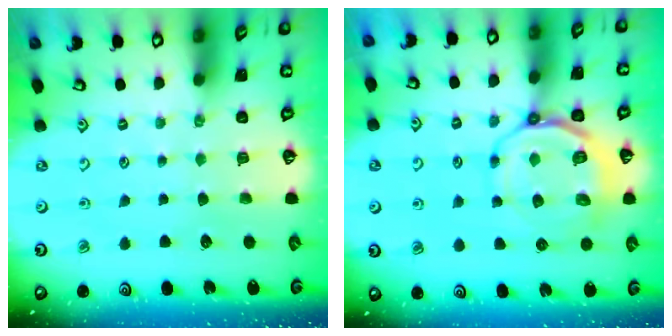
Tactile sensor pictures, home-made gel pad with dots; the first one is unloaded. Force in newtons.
{"total": 10.7, "press": 10.3, "slide": 2.8}